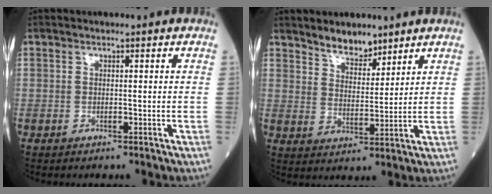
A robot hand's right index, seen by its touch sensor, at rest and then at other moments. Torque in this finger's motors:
{"motor_torque": [-0.14, 0.33, 0.02, 0.04]}